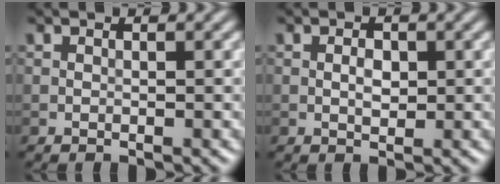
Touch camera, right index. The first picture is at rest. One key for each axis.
{"total": 1.4, "fx": 0.0, "fy": 0.8, "fz": 1.1, "tx": -0.018, "ty": 0.000, "tz": 0.000}